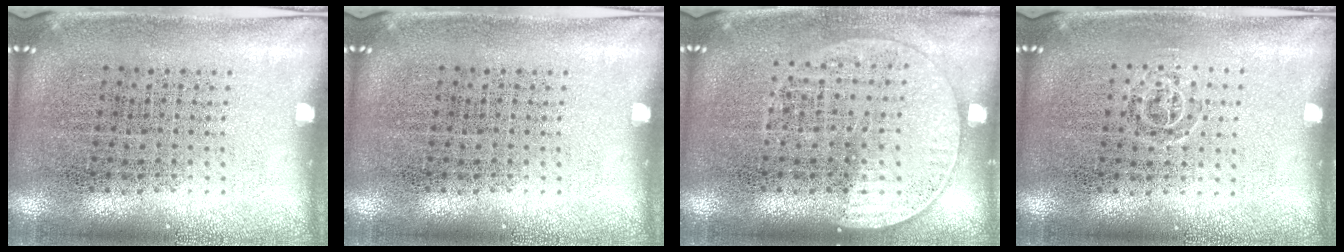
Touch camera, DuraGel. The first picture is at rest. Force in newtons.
{"total": 0.0}
{"total": 1.3, "press": 1.2, "slide": 0.5}
{"total": 0.7, "press": 0.5, "slide": 0.6}